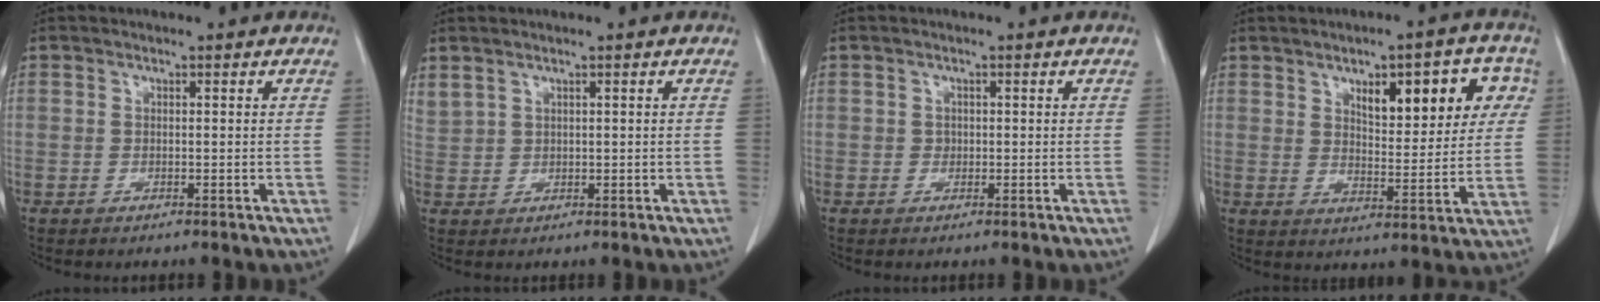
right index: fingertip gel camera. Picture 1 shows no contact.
{"total": 2.6, "force": [1.9, 1.4, 1.0], "torque": [-0.028, 0.015, 0.055]}
{"total": 0.8, "force": [0.0, 0.8, 0.2], "torque": [0.000, 0.003, 0.001]}
{"total": 12.1, "force": [5.0, 4.4, 10.1], "torque": [-0.128, 0.021, 0.073]}